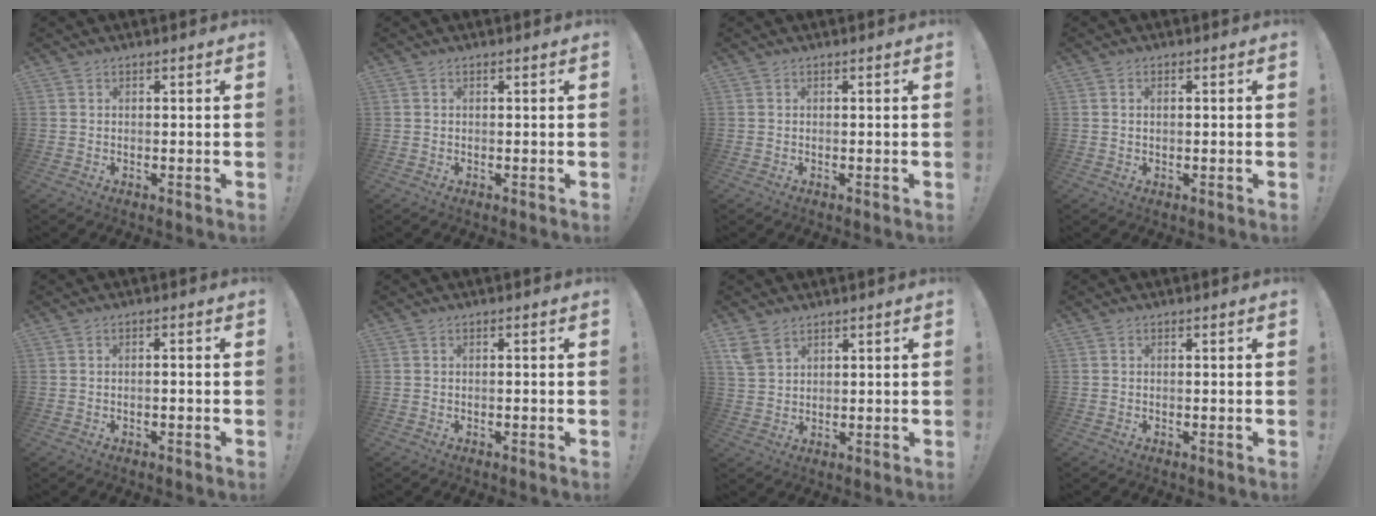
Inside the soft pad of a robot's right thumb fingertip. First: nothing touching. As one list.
[{"total": 0.0}, {"total": 0.0}, {"total": 1.1, "force": [0.2, 0.6, 0.9], "torque": [-0.022, 0.004, 0.003]}, {"total": 1.4, "force": [-1.1, 0.0, 0.9], "torque": [-0.014, 0.003, -0.020]}, {"total": 0.8, "force": [-0.7, -0.1, 0.4], "torque": [-0.007, 0.000, -0.012]}, {"total": 5.3, "force": [3.6, 2.9, 2.5], "torque": [-0.044, -0.016, 0.073]}, {"total": 0.0}]